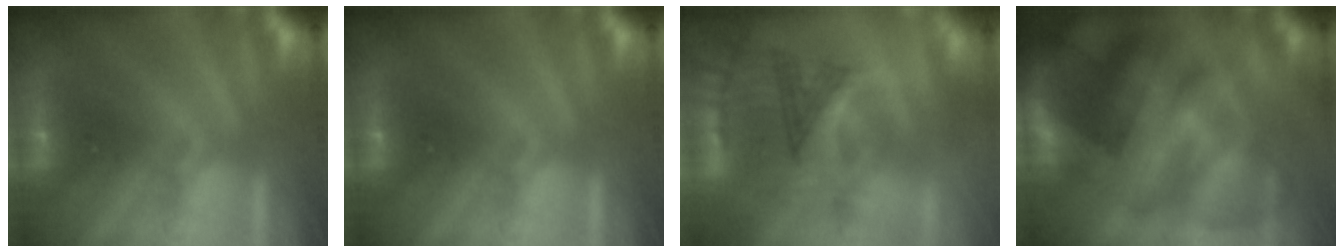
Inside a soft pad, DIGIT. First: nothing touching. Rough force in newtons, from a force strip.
{"total": 0.0}
{"total": 2.9}
{"total": 8.2}